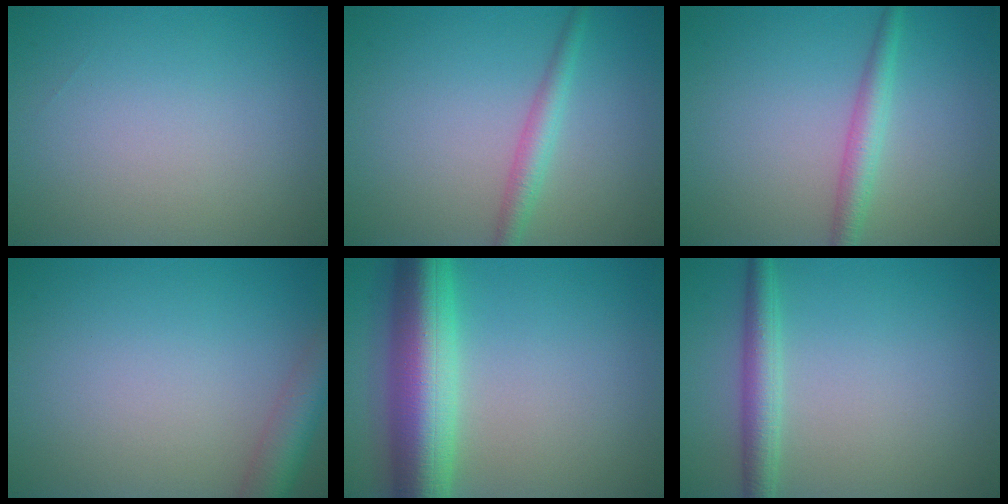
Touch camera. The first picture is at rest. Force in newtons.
{"total": 2.3, "press": 2.3, "slide": 0.0}
{"total": 2.4, "press": 2.4, "slide": 0.0}
{"total": 4.0, "press": 4.0, "slide": 0.3}
{"total": 9.5, "press": 9.5, "slide": 0.2}
{"total": 2.8, "press": 2.8, "slide": 0.1}